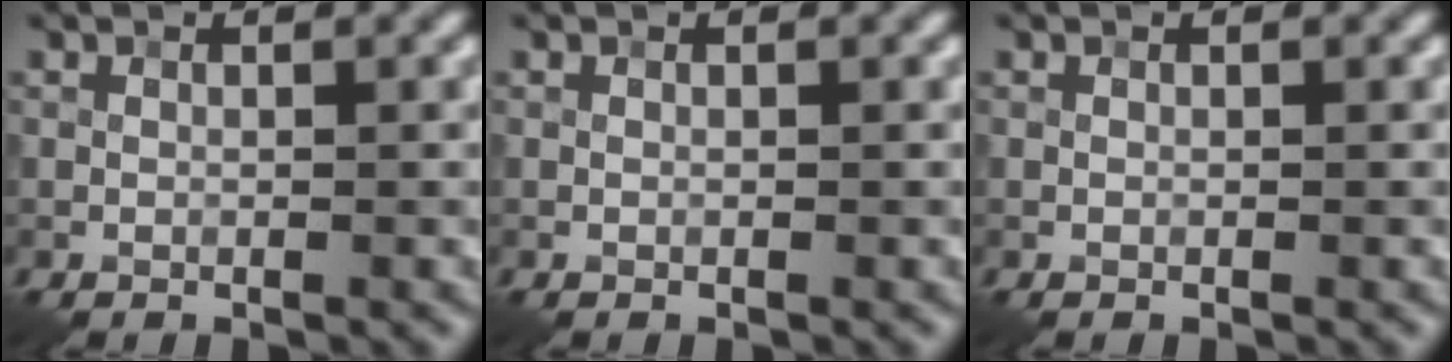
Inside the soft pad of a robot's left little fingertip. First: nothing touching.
{"total": 0.0}
{"total": 0.0}